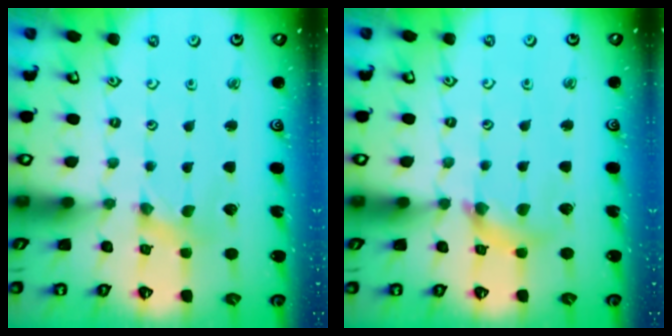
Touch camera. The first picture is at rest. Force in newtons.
{"total": 6.1, "press": 6.1, "slide": 0.7}